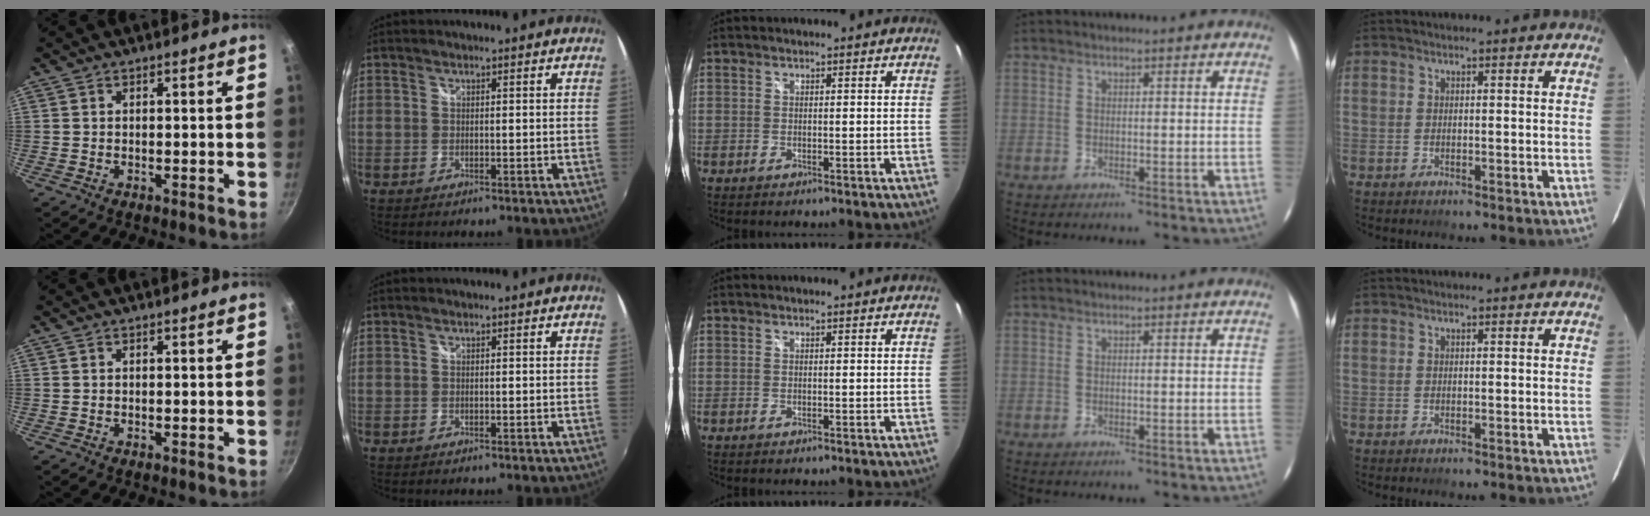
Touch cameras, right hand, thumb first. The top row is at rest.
{}